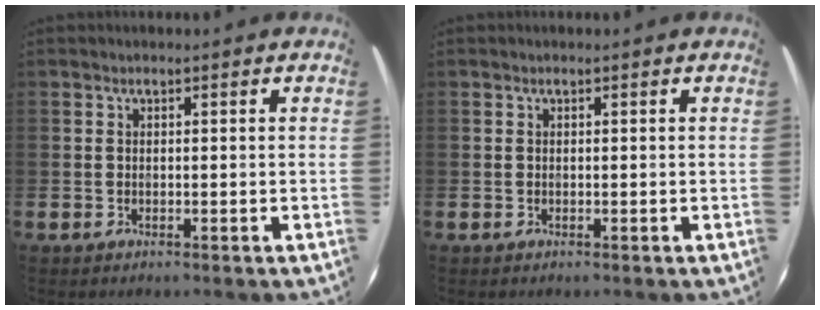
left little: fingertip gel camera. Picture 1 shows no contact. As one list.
[{"total": 0.0}]